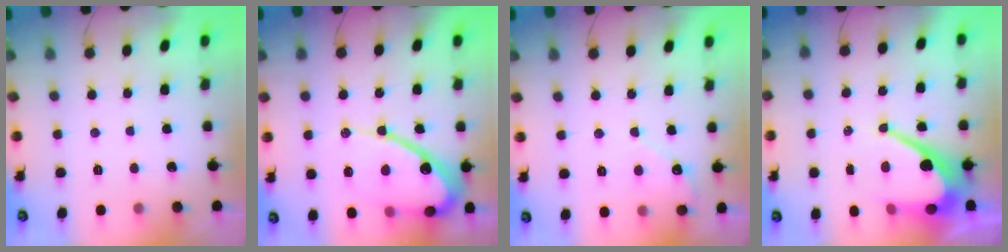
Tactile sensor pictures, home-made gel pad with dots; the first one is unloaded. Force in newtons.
{"total": 15.7, "press": 15.6, "slide": 1.3}
{"total": 5.0, "press": 4.9, "slide": 0.5}
{"total": 13.0, "press": 13.0, "slide": 1.3}